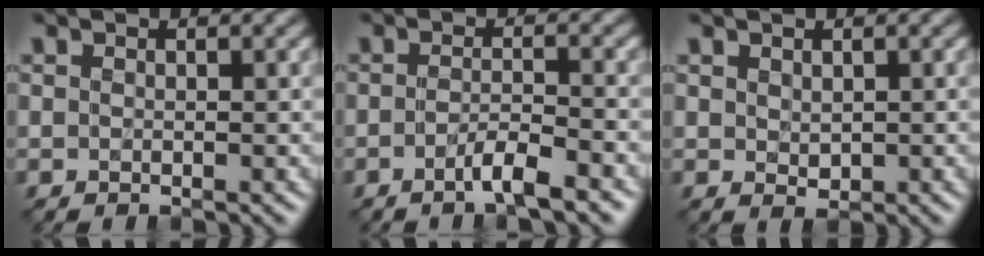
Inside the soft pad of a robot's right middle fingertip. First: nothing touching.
{"total": 2.4, "force": [-1.8, 0.2, 1.6], "torque": [-0.029, 0.006, -0.035]}
{"total": 1.0, "force": [0.2, 0.7, 0.7], "torque": [-0.018, -0.004, 0.004]}